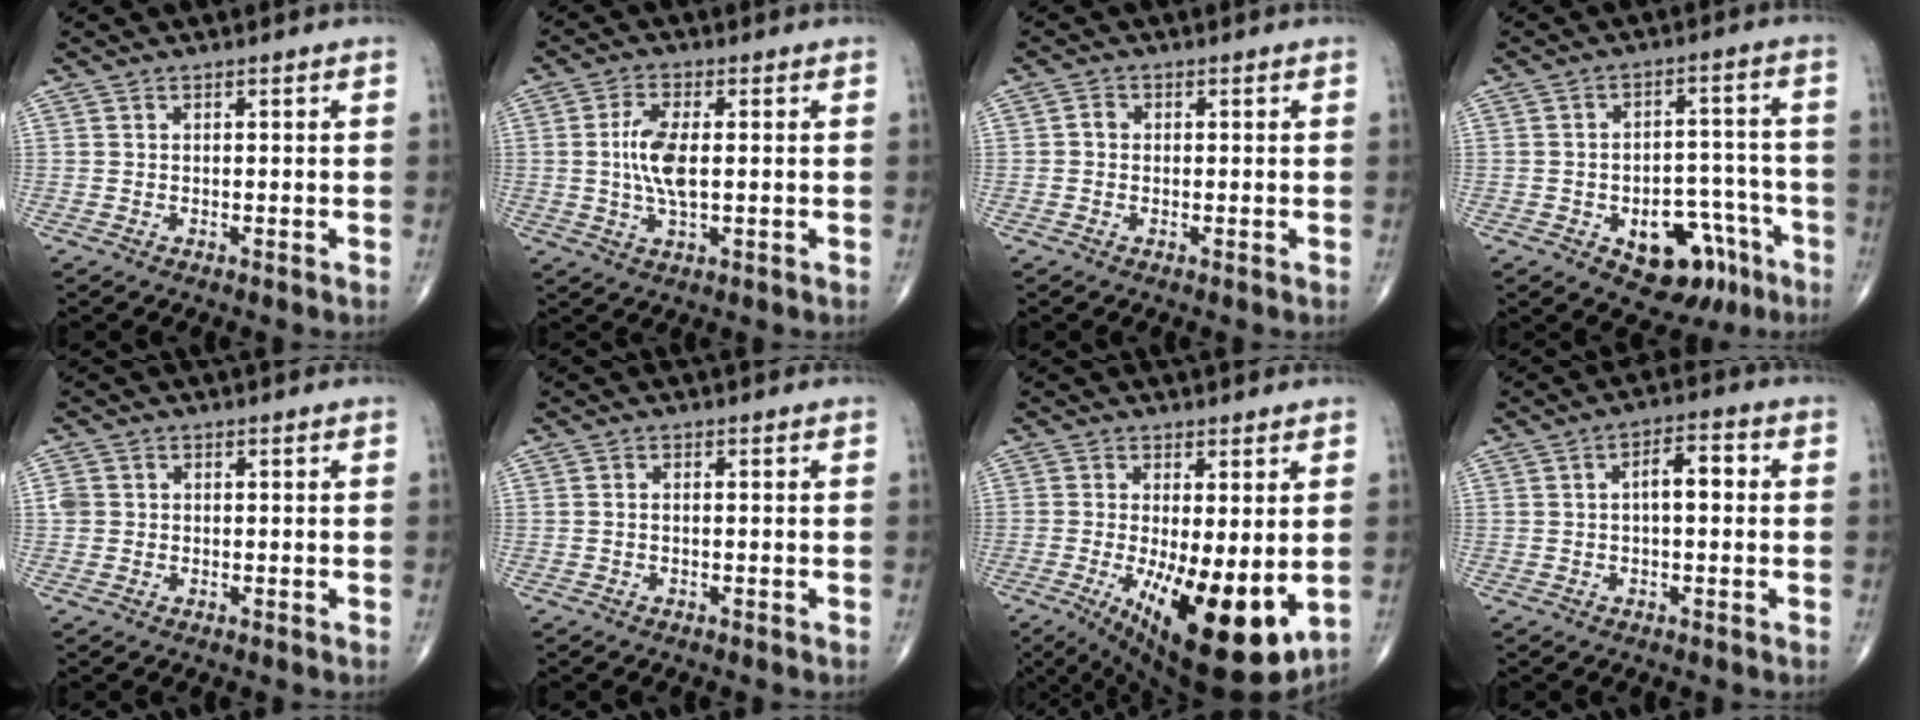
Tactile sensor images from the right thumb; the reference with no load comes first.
{"total": 7.2, "force": [0.2, 2.9, 6.6], "torque": [-0.141, -0.003, 0.001]}
{"total": 1.4, "force": [-0.1, 1.2, 0.7], "torque": [-0.005, 0.003, -0.004]}
{"total": 12.8, "force": [-6.3, 7.7, 8.0], "torque": [-0.068, 0.052, -0.077]}
{"total": 2.3, "force": [0.0, 2.0, 1.0], "torque": [-0.017, 0.008, 0.001]}
{"total": 0.6, "force": [-0.2, 0.2, 0.5], "torque": [-0.009, 0.001, -0.005]}
{"total": 17.0, "force": [-3.3, 5.9, 15.6], "torque": [-0.228, -0.033, -0.027]}
{"total": 5.4, "force": [0.4, 2.4, 4.8], "torque": [-0.069, 0.018, -0.003]}